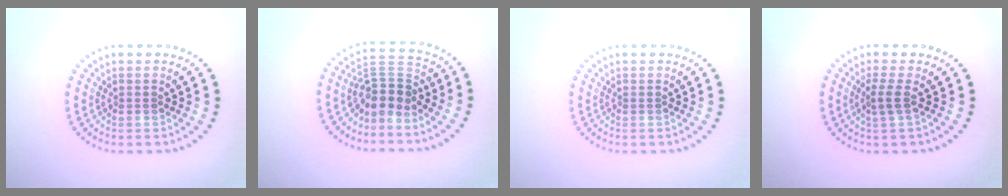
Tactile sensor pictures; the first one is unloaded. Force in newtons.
{"total": 3.8, "press": 3.1, "slide": 2.2}
{"total": 0.0}
{"total": 1.8, "press": 1.3, "slide": 1.3}